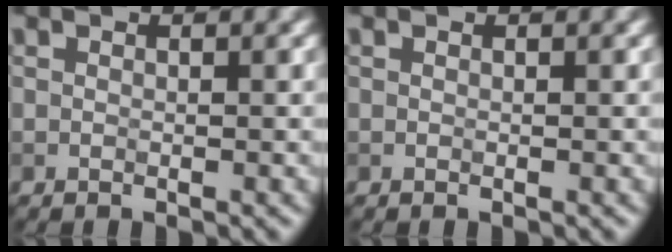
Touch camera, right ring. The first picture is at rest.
{"total": 0.0}